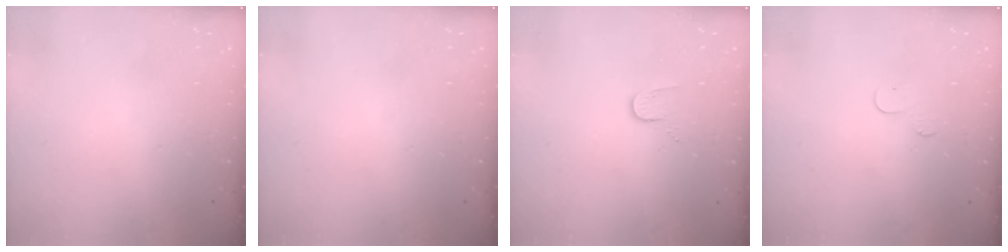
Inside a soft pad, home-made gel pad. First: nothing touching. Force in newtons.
{"total": 0.0}
{"total": 4.7, "press": 4.7, "slide": 0.4}
{"total": 3.1, "press": 3.1, "slide": 0.3}